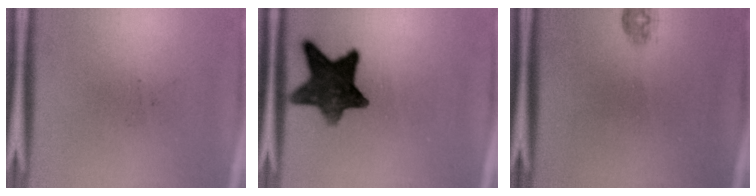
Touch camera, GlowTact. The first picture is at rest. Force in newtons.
{"total": 11.5}
{"total": 0.8}